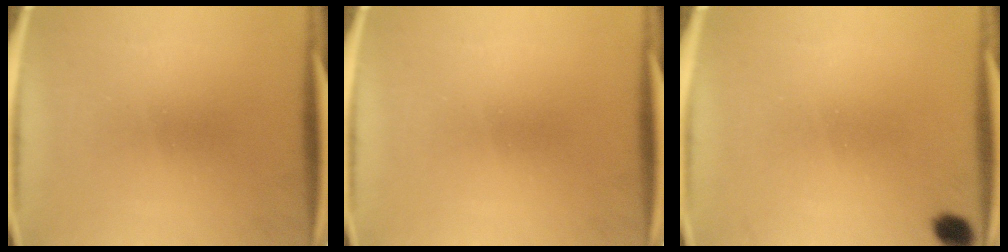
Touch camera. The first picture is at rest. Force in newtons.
{"total": 0.0}
{"total": 3.1}